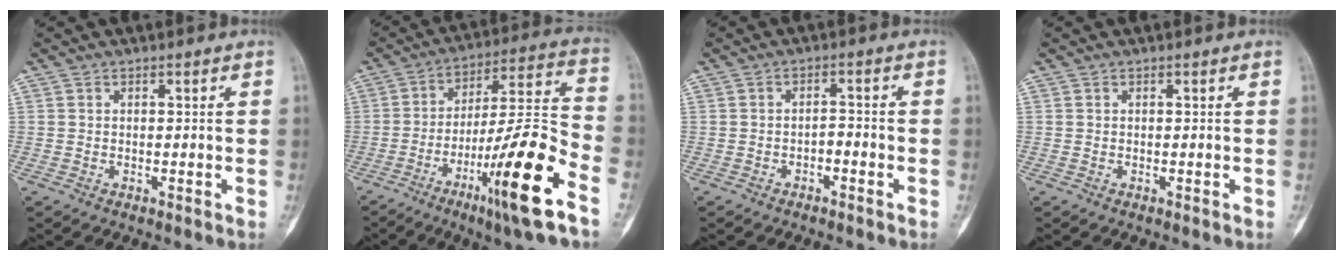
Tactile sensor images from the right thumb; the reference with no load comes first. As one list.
[{"total": 20.6, "force": [-10.0, 2.2, 17.9], "torque": [-0.315, 0.043, -0.158]}, {"total": 2.0, "force": [-1.2, 1.0, 1.2], "torque": [-0.015, 0.019, -0.021]}, {"total": 0.0}]